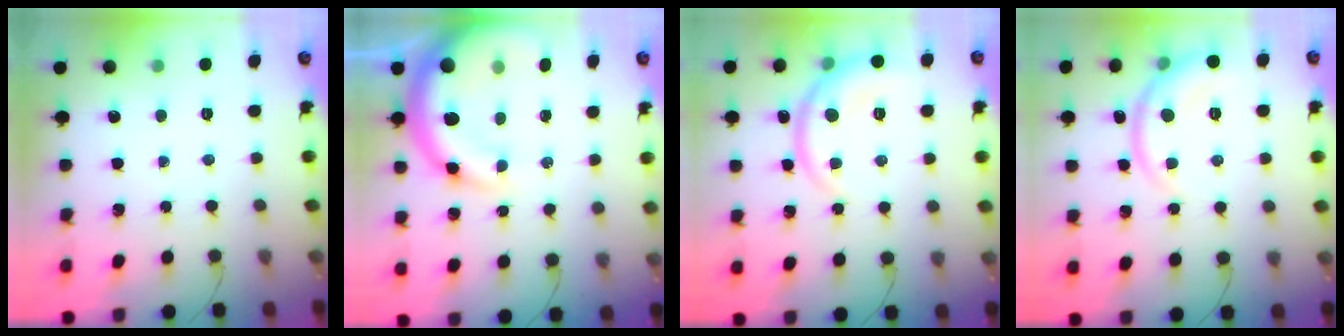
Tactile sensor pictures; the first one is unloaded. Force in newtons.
{"total": 13.5, "press": 13.2, "slide": 2.5}
{"total": 8.6, "press": 8.6, "slide": 0.5}
{"total": 7.5, "press": 7.4, "slide": 0.9}